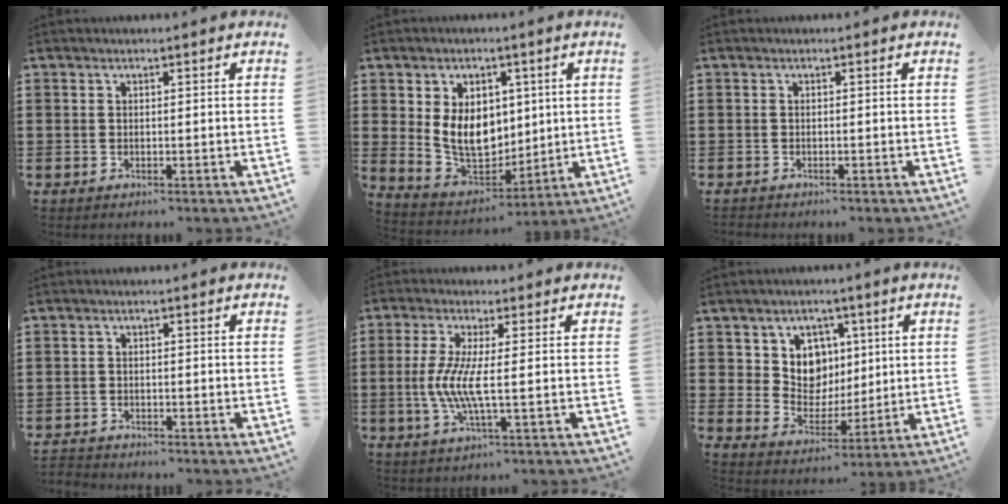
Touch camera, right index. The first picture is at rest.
{"total": 9.6, "force": [1.3, 7.2, 6.3], "torque": [-0.131, 0.006, 0.022]}
{"total": 0.5, "force": [-0.5, 0.1, 0.0], "torque": [-0.001, 0.000, -0.011]}
{"total": 1.4, "force": [-1.4, 0.1, -0.2], "torque": [-0.002, 0.001, -0.030]}
{"total": 6.4, "force": [-0.6, 0.5, 6.3], "torque": [-0.145, -0.016, -0.021]}
{"total": 7.4, "force": [2.6, 6.6, 2.2], "torque": [-0.065, -0.001, 0.048]}